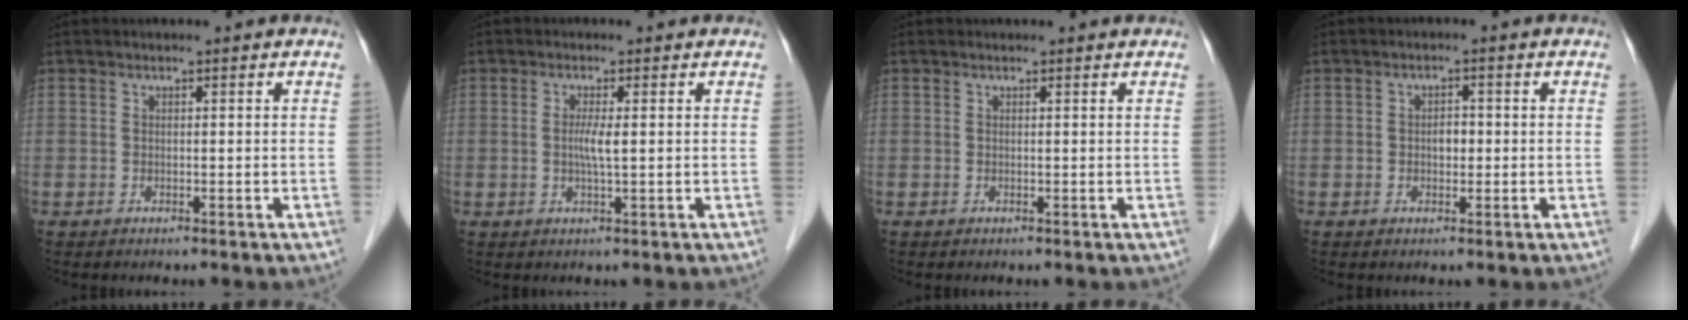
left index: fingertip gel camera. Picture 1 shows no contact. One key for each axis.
{"total": 2.5, "fx": 0.1, "fy": -0.1, "fz": 2.5, "tx": -0.053, "ty": -0.002, "tz": 0.002}
{"total": 0.9, "fx": 0.9, "fy": 0.0, "fz": 0.1, "tx": -0.009, "ty": 0.002, "tz": 0.008}
{"total": 2.0, "fx": -0.1, "fy": 1.2, "fz": 1.5, "tx": -0.024, "ty": 0.005, "tz": -0.002}